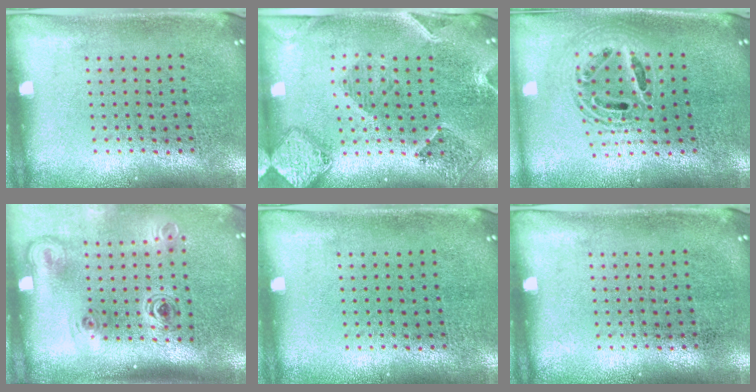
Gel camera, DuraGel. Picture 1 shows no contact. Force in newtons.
{"total": 1.5, "press": 1.5, "slide": 0.3}
{"total": 1.9, "press": 1.5, "slide": 1.2}
{"total": 2.2, "press": 1.5, "slide": 1.7}
{"total": 0.0}
{"total": 0.0}